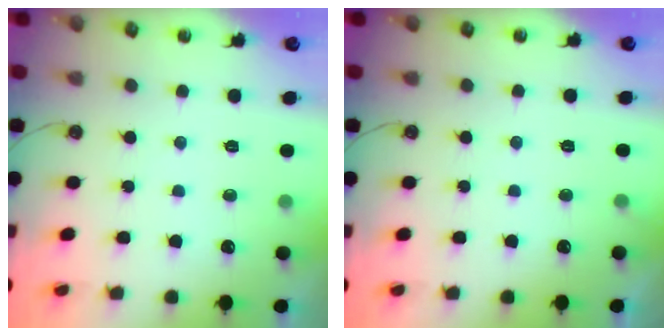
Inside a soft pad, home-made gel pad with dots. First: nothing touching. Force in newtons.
{"total": 2.9, "press": 2.9, "slide": 0.2}